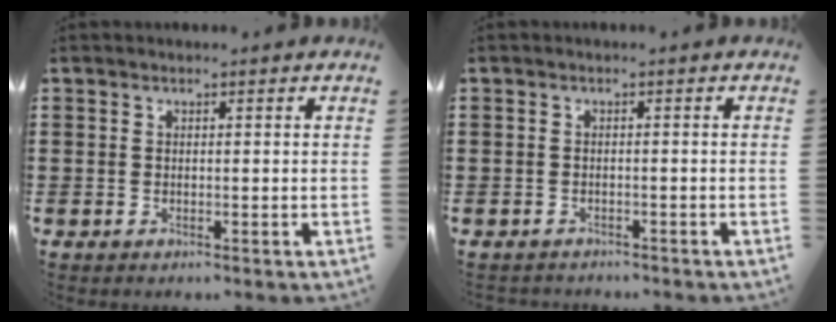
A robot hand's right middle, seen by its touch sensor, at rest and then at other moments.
{"total": 0.9, "force": [-0.9, 0.2, -0.2], "torque": [0.001, 0.003, -0.020]}